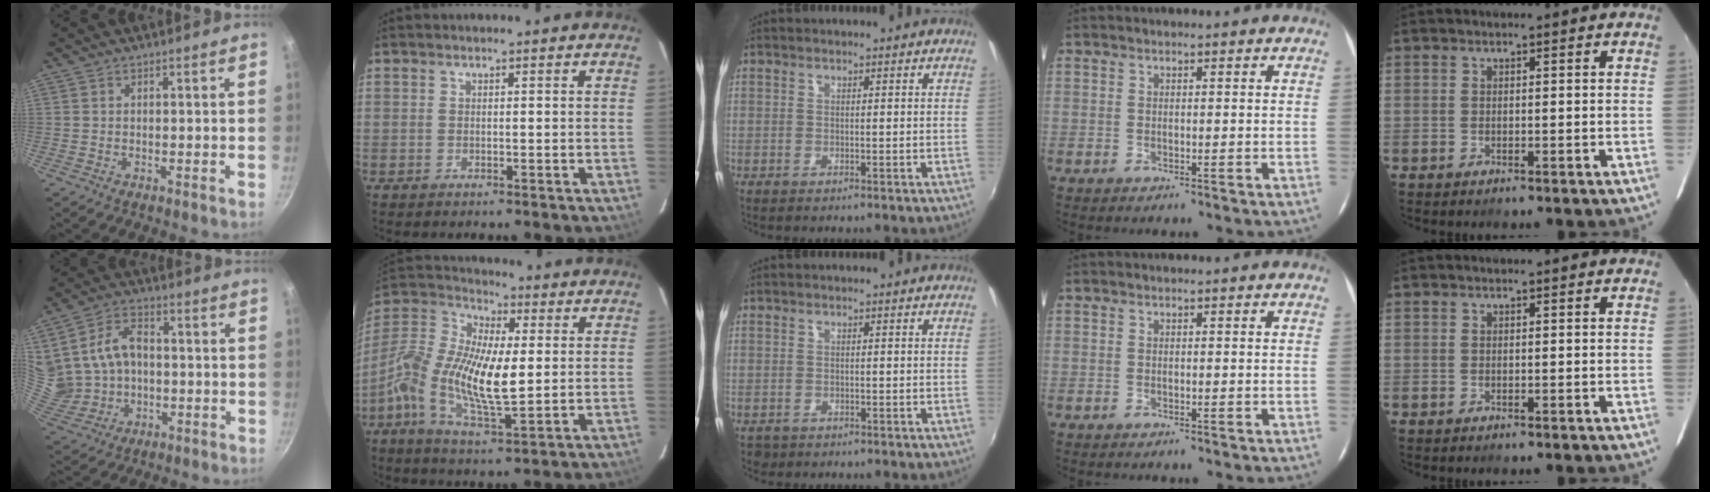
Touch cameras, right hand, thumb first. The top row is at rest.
{"thumb": {"total": 14.1, "force": [0.9, 11.1, 8.7], "torque": [-0.156, 0.012, 0.031]}, "index": {"total": 16.4, "force": [-1.3, 6.2, 15.1], "torque": [-0.297, 0.005, -0.037]}, "middle": {"total": 1.7, "force": [-0.9, 1.3, 0.4], "torque": [-0.012, -0.005, -0.013]}}